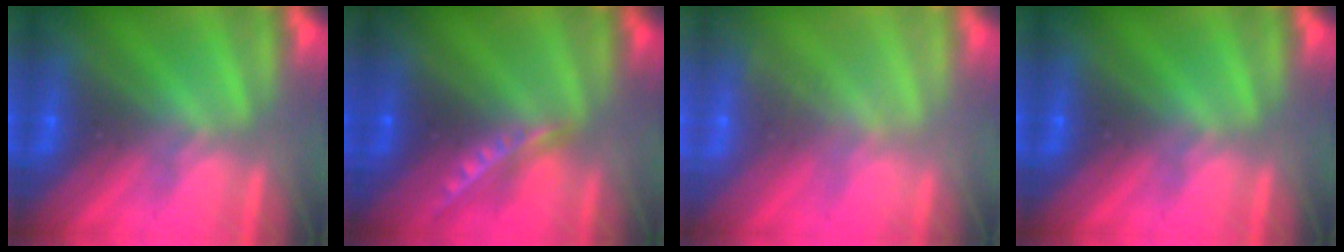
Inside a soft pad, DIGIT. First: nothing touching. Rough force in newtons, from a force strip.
{"total": 3.9}
{"total": 1.5}
{"total": 0.0}